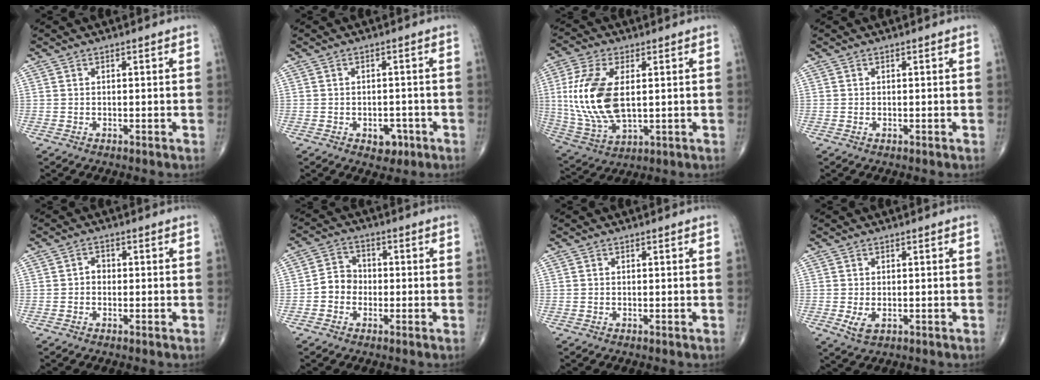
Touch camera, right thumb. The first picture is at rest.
{"total": 3.7, "force": [-1.6, 2.5, 2.0], "torque": [-0.008, 0.008, -0.019]}
{"total": 16.0, "force": [1.8, 8.3, 13.6], "torque": [-0.292, -0.013, 0.043]}
{"total": 0.0}
{"total": 1.7, "force": [-0.3, 1.4, 0.9], "torque": [-0.004, 0.007, -0.009]}
{"total": 5.1, "force": [-1.3, 4.5, 2.1], "torque": [-0.018, 0.020, -0.035]}
{"total": 0.0}
{"total": 3.1, "force": [-0.7, 1.8, 2.4], "torque": [-0.047, -0.007, -0.007]}